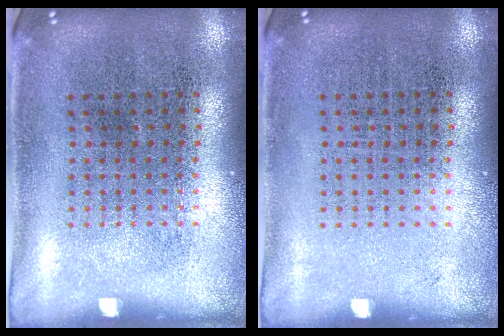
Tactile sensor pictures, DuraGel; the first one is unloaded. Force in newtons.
{"total": 0.0}